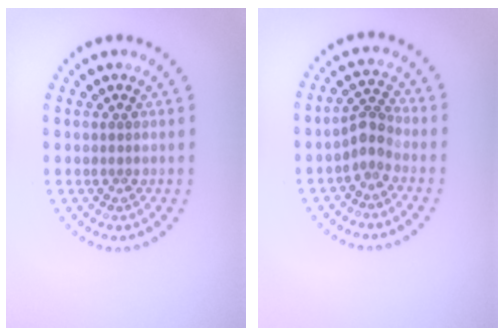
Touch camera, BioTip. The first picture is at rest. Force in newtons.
{"total": 2.3, "press": 1.9, "slide": 1.4}